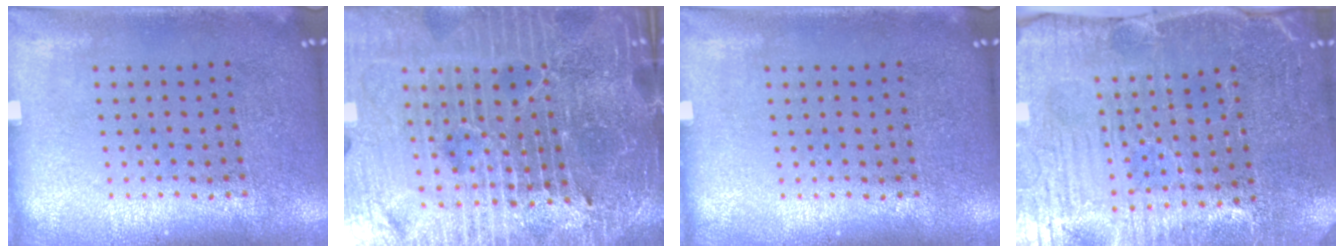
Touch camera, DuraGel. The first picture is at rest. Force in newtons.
{"total": 7.0, "press": 6.2, "slide": 3.4}
{"total": 0.0}
{"total": 3.9, "press": 3.8, "slide": 0.5}